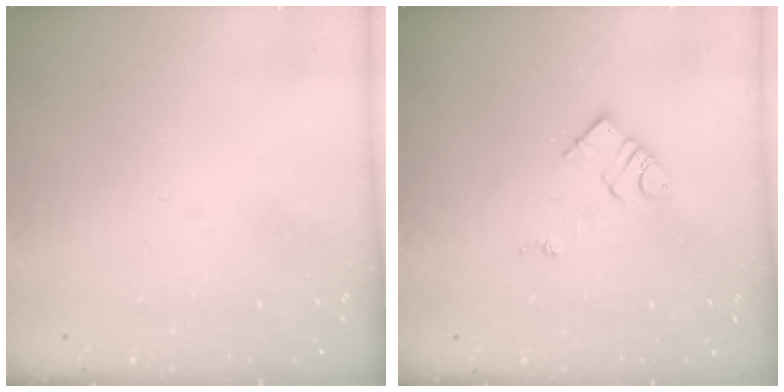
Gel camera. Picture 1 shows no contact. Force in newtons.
{"total": 7.4, "press": 7.4, "slide": 0.2}